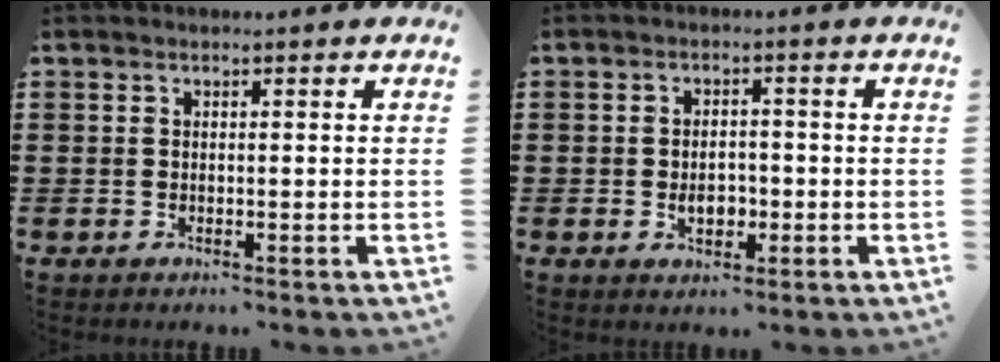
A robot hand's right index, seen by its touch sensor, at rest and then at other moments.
{"total": 3.5, "force": [-0.8, 2.2, 2.6], "torque": [-0.042, -0.001, -0.016]}